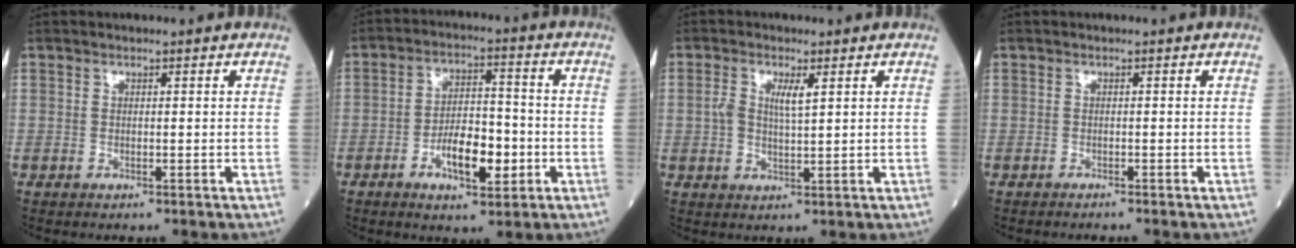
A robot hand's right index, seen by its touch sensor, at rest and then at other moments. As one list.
[{"total": 8.5, "force": [-2.9, 3.3, 7.2], "torque": [-0.129, 0.007, -0.048]}, {"total": 3.9, "force": [1.1, 1.1, 3.6], "torque": [-0.072, 0.005, 0.021]}, {"total": 1.2, "force": [-1.1, -0.1, 0.4], "torque": [-0.007, 0.001, -0.014]}]